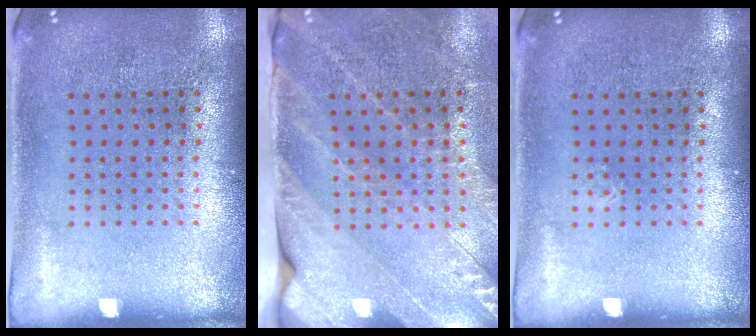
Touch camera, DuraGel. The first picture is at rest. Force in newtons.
{"total": 3.5, "press": 3.0, "slide": 1.8}
{"total": 0.0}